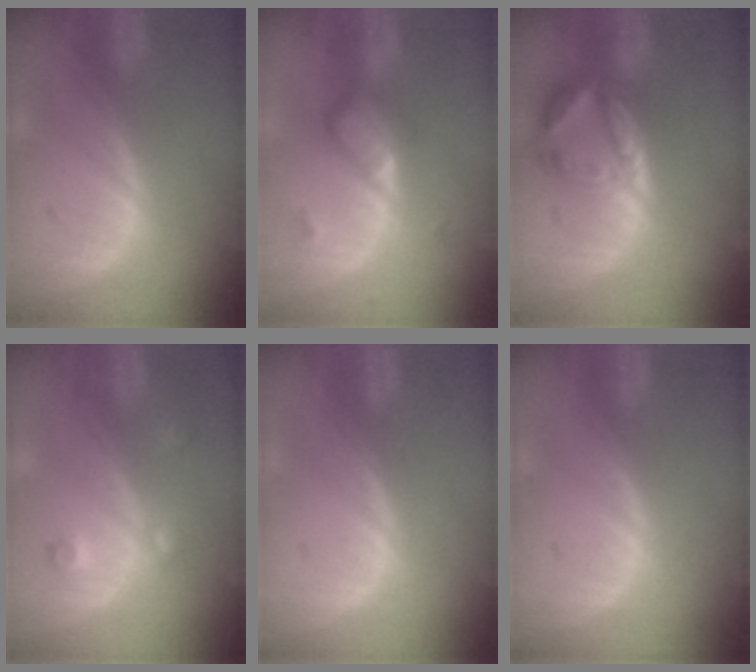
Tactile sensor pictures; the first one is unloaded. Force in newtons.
{"total": 5.8, "press": 5.0, "slide": 3.0}
{"total": 8.0, "press": 7.0, "slide": 3.8}
{"total": 3.5, "press": 3.3, "slide": 1.2}
{"total": 0.0}
{"total": 0.0}